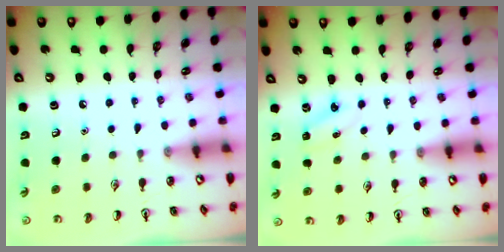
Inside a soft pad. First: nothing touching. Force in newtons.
{"total": 2.8, "press": 2.6, "slide": 1.0}